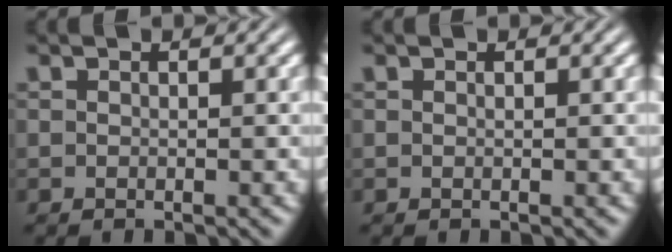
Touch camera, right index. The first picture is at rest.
{"total": 0.0}